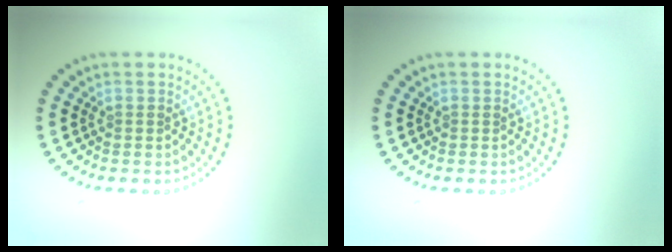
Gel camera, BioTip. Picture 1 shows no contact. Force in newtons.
{"total": 0.0}